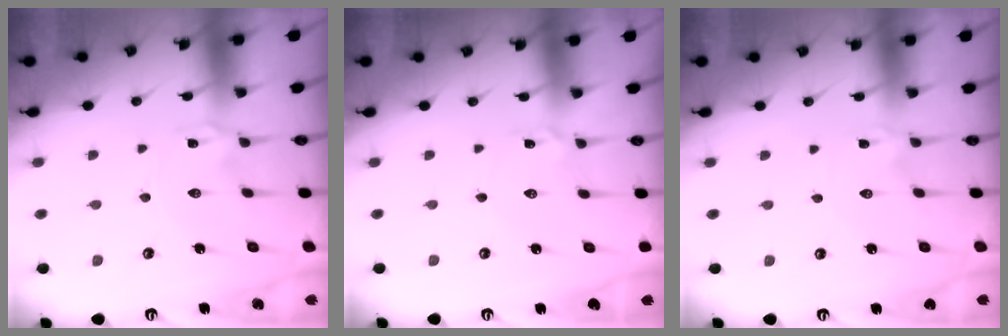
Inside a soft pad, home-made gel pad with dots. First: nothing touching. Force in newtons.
{"total": 1.9, "press": 1.9, "slide": 0.2}
{"total": 0.0}